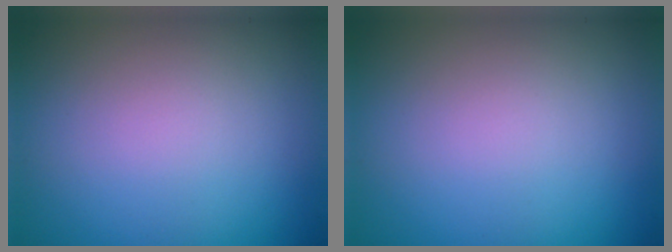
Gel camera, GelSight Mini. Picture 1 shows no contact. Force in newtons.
{"total": 0.0}